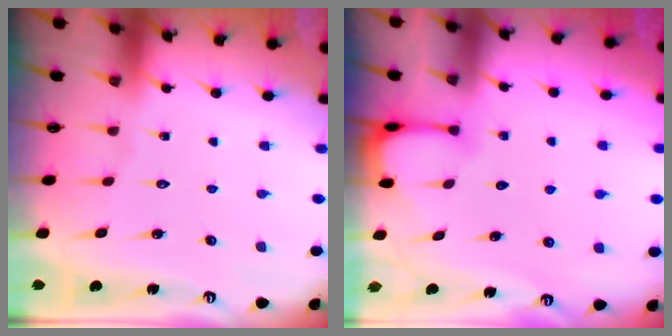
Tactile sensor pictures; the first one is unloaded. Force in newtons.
{"total": 2.6, "press": 2.5, "slide": 0.4}